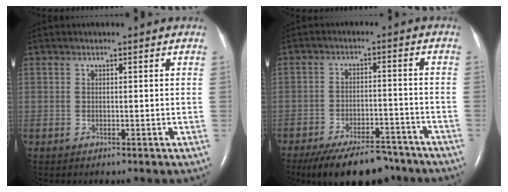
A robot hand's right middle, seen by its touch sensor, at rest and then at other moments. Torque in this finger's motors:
{"motor_torque": [1.07, -1.07, 0.15, 0.05]}